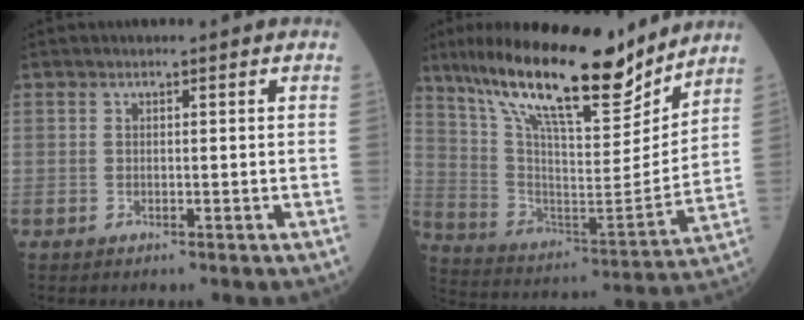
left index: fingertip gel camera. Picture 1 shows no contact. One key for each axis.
{"total": 21.4, "fx": 16.9, "fy": 4.2, "fz": 12.5, "tx": -0.228, "ty": -0.006, "tz": 0.292}